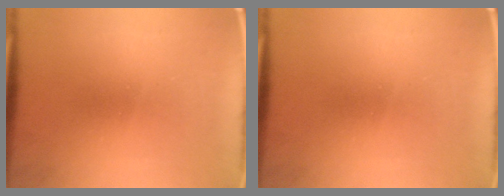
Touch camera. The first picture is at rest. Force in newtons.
{"total": 0.0}